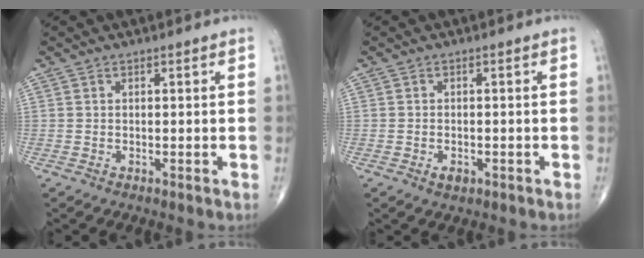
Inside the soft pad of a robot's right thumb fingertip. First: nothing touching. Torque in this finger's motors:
{"motor_torque": [0.40, 0.14, -0.06, -0.09, 0.00]}